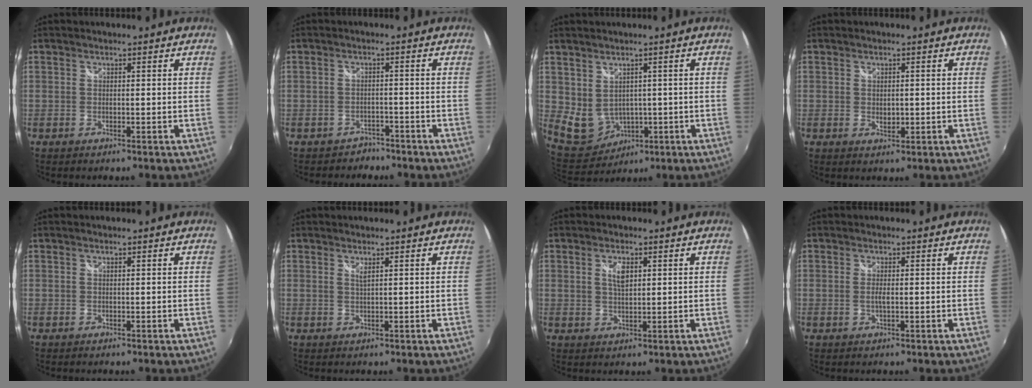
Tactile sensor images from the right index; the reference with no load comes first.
{"total": 3.7, "force": [-3.1, 2.1, -0.1], "torque": [-0.004, 0.003, -0.047]}
{"total": 7.6, "force": [0.5, 6.3, 4.3], "torque": [-0.089, -0.011, 0.035]}
{"total": 1.8, "force": [0.0, 1.3, 1.3], "torque": [-0.020, -0.002, 0.001]}
{"total": 0.0}
{"total": 0.9, "force": [0.7, -0.2, 0.6], "torque": [-0.012, -0.001, 0.012]}
{"total": 3.4, "force": [1.2, 1.6, 2.8], "torque": [-0.049, 0.001, 0.021]}
{"total": 1.4, "force": [0.0, 0.3, 1.4], "torque": [-0.027, -0.002, -0.002]}